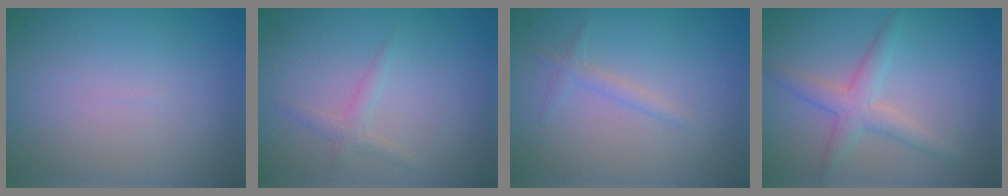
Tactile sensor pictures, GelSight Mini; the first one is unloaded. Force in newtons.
{"total": 1.3, "press": 1.3, "slide": 0.0}
{"total": 1.1, "press": 1.1, "slide": 0.1}
{"total": 3.0, "press": 3.0, "slide": 0.1}